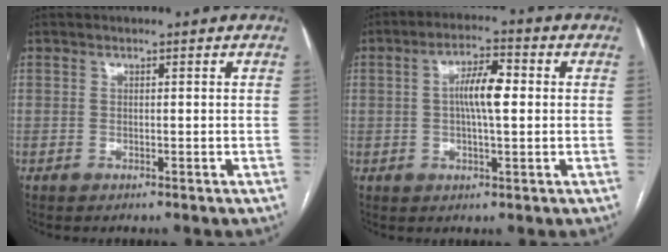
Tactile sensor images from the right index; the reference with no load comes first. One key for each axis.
{"total": 6.7, "fx": 0.6, "fy": 1.6, "fz": 6.4, "tx": -0.120, "ty": 0.015, "tz": 0.007}